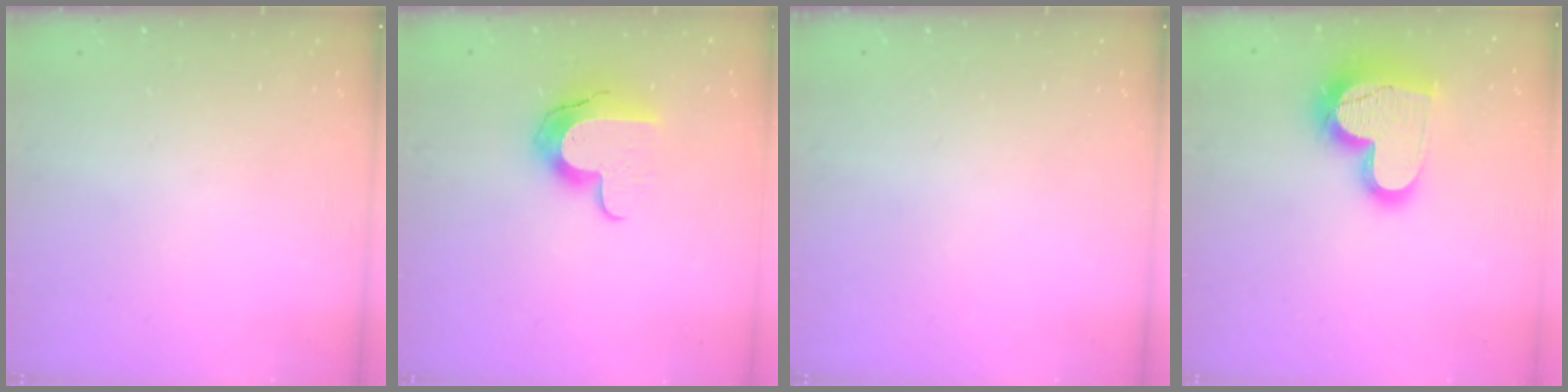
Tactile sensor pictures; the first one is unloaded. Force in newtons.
{"total": 10.5, "press": 10.5, "slide": 0.8}
{"total": 0.0}
{"total": 18.5, "press": 18.4, "slide": 1.6}